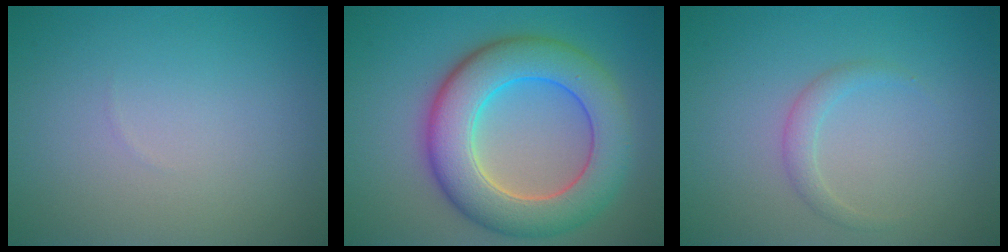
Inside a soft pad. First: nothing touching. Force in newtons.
{"total": 9.1, "press": 9.1, "slide": 0.4}
{"total": 1.4, "press": 1.4, "slide": 0.1}